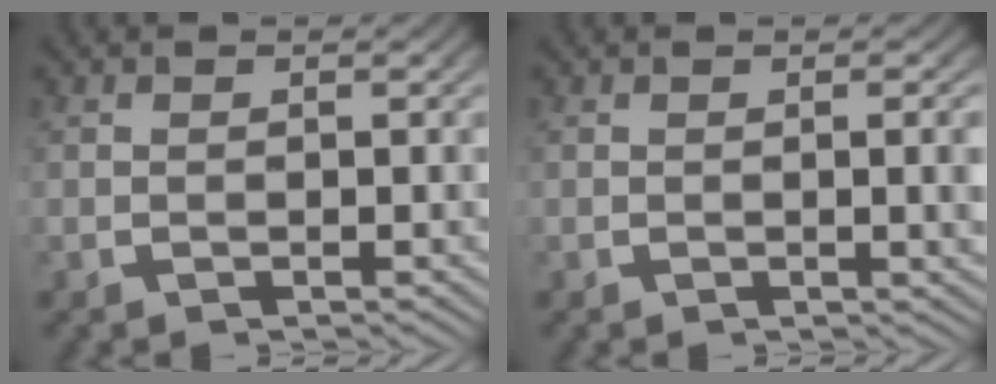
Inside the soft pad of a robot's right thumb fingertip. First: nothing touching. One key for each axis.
{"total": 1.7, "fx": 0.1, "fy": 0.2, "fz": 1.6, "tx": -0.017, "ty": 0.001, "tz": 0.001}